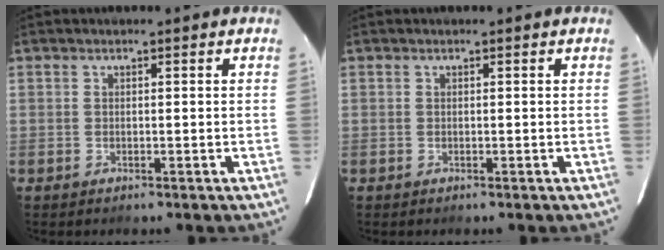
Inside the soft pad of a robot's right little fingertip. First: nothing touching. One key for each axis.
{"total": 0.0}